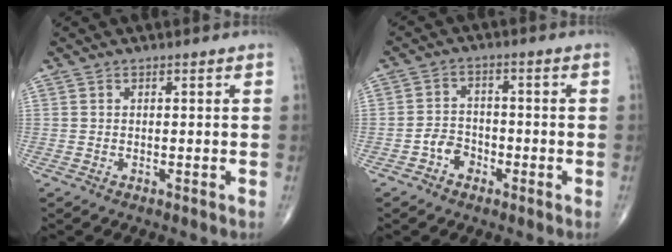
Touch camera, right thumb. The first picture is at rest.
{"total": 4.3, "force": [-2.1, 3.3, 1.7], "torque": [-0.011, 0.022, -0.043]}